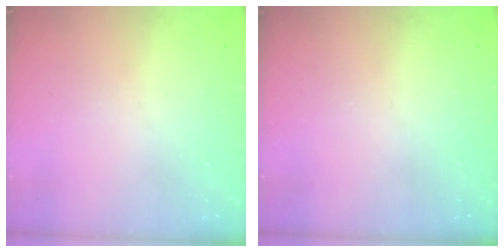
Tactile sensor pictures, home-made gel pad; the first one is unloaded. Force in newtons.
{"total": 0.0}